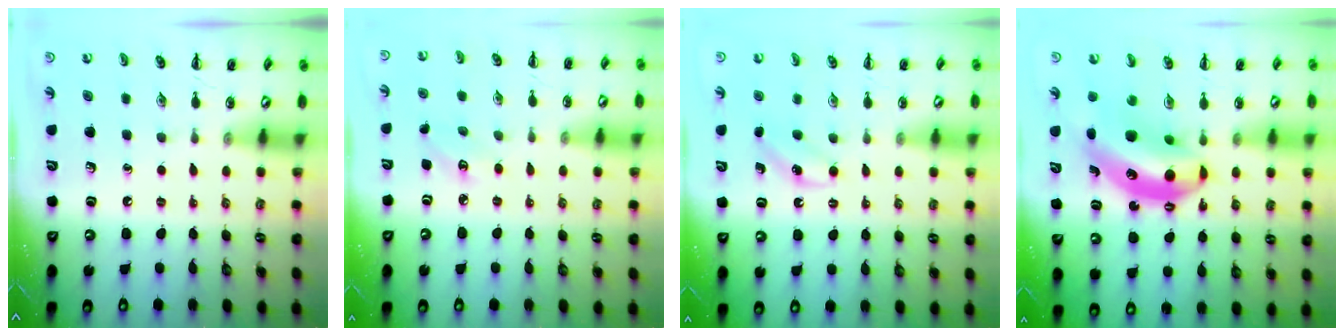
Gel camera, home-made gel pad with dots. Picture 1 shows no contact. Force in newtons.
{"total": 2.6, "press": 2.5, "slide": 0.7}
{"total": 4.1, "press": 4.0, "slide": 1.1}
{"total": 11.6, "press": 11.1, "slide": 3.3}